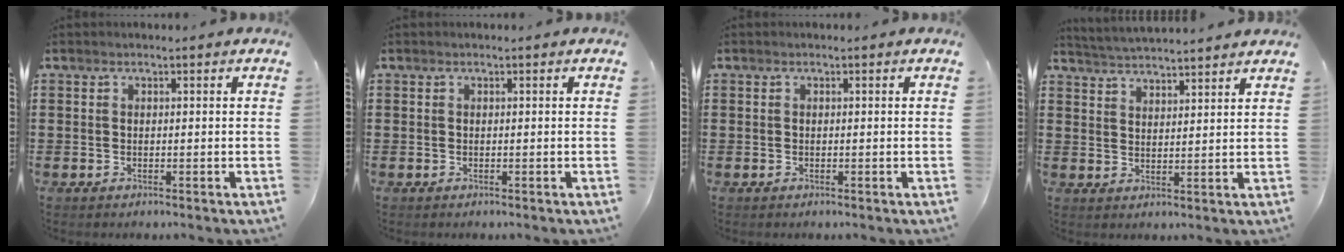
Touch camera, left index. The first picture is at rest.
{"total": 0.0}
{"total": 0.0}
{"total": 3.3, "force": [3.3, -0.5, -0.1], "torque": [-0.010, -0.017, 0.058]}